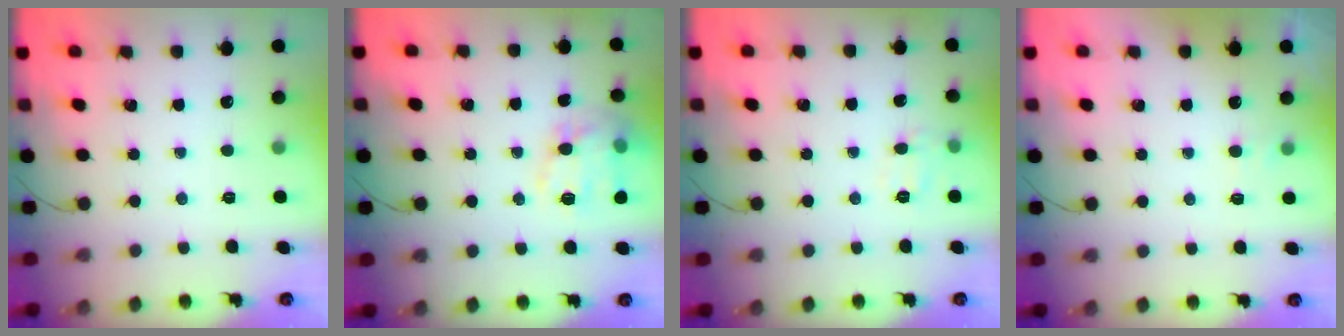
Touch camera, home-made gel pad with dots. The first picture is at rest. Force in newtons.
{"total": 14.8, "press": 14.8, "slide": 0.7}
{"total": 7.6, "press": 7.5, "slide": 1.0}
{"total": 3.7, "press": 3.5, "slide": 1.1}